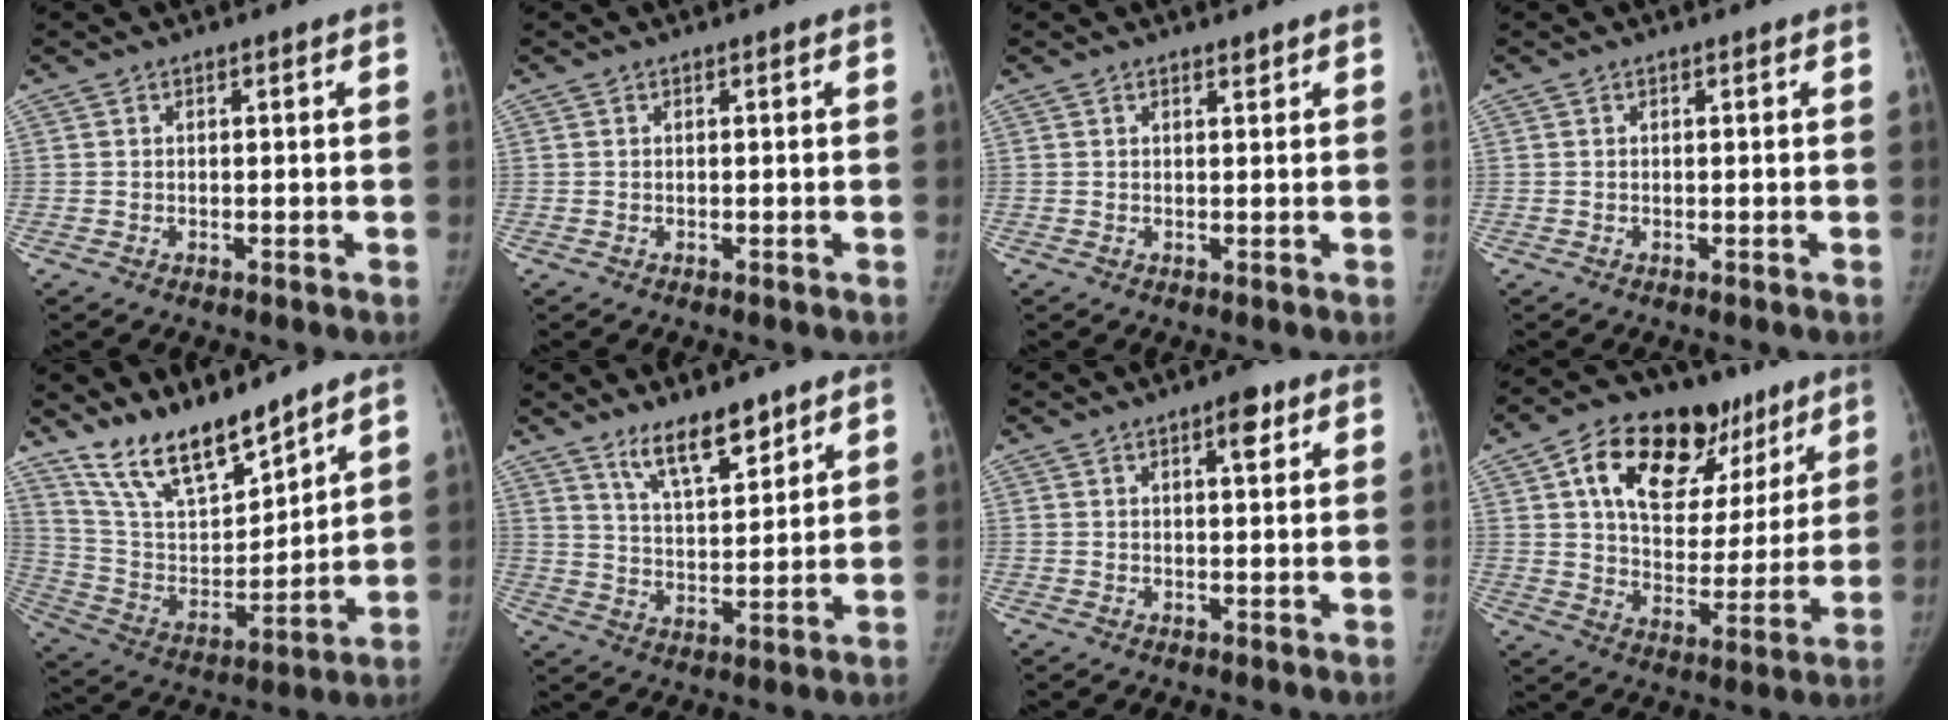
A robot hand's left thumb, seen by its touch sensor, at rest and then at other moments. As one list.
[{"total": 0.0}, {"total": 0.7, "force": [0.6, 0.1, 0.4], "torque": [-0.006, -0.005, 0.011]}, {"total": 0.0}, {"total": 15.5, "force": [13.1, 4.1, 7.2], "torque": [-0.099, -0.076, 0.254]}, {"total": 9.2, "force": [6.9, 2.6, 5.6], "torque": [-0.078, -0.052, 0.128]}, {"total": 3.4, "force": [1.7, 1.1, 2.8], "torque": [-0.033, -0.005, 0.022]}, {"total": 23.6, "force": [12.0, 14.1, 14.6], "torque": [-0.182, -0.003, 0.193]}]